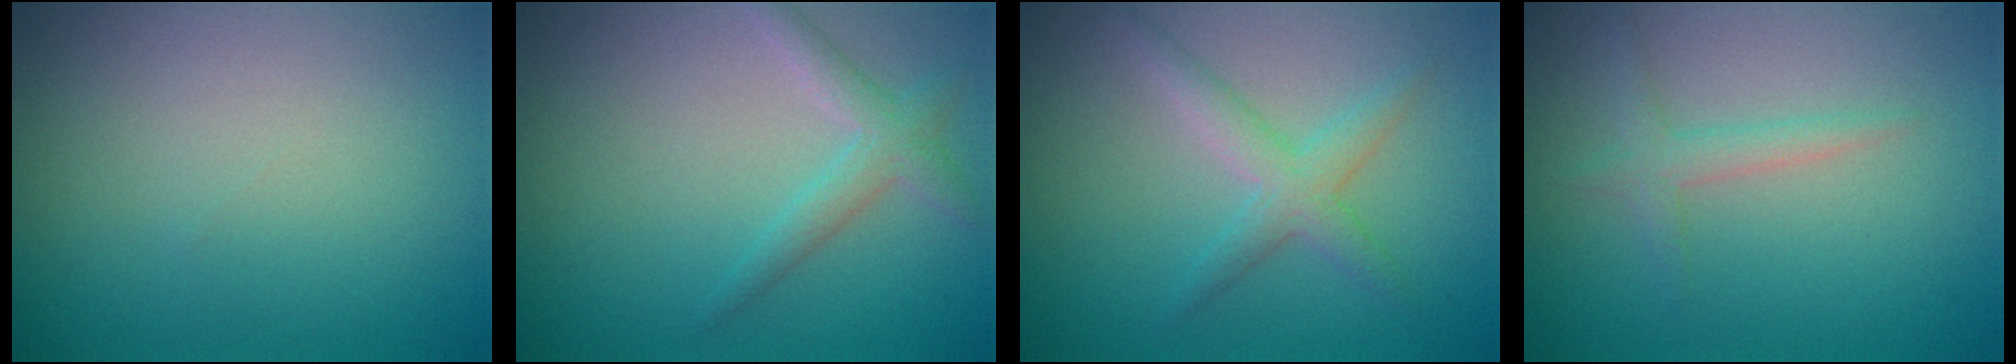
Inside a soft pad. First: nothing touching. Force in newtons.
{"total": 2.2, "press": 2.1, "slide": 0.1}
{"total": 2.5, "press": 2.5, "slide": 0.1}
{"total": 1.7, "press": 1.7, "slide": 0.0}